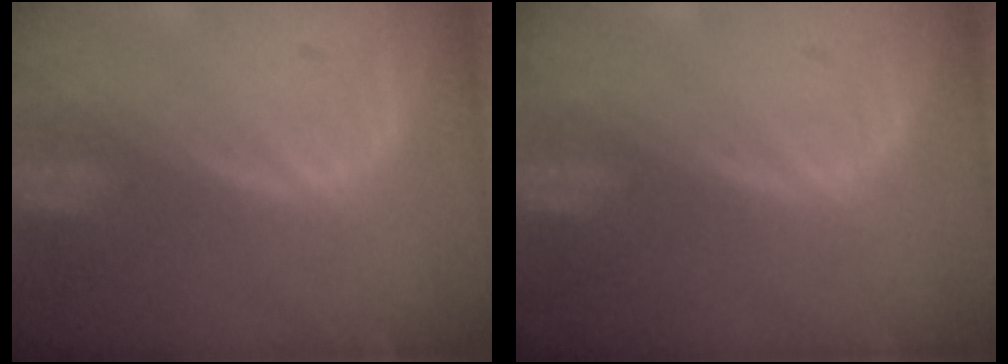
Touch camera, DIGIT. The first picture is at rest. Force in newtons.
{"total": 0.0}